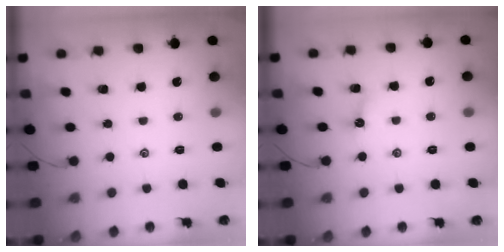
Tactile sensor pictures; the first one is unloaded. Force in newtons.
{"total": 4.6, "press": 4.5, "slide": 0.7}